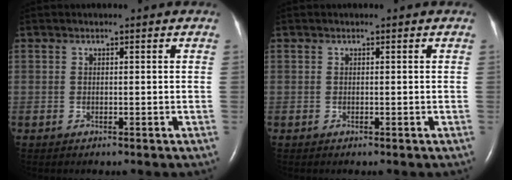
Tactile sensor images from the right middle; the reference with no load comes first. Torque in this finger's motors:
{"motor_torque": [-0.11, -0.36, 0.08, 0.00]}